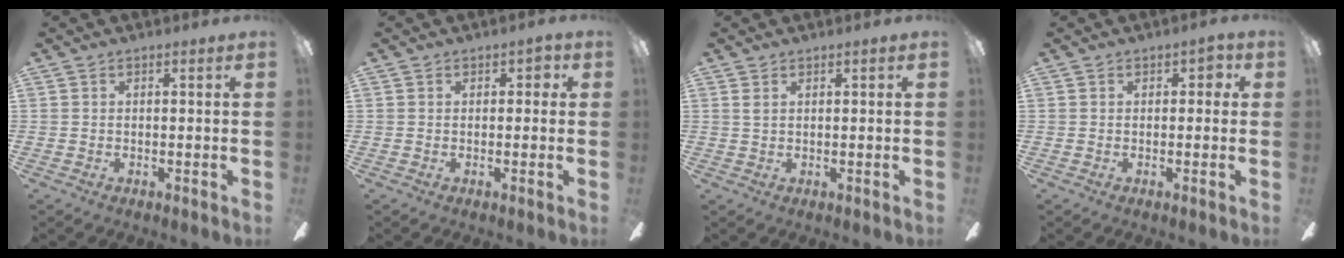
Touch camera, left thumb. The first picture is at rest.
{"total": 1.7, "force": [0.5, 1.3, 1.0], "torque": [-0.012, 0.004, 0.006]}
{"total": 1.0, "force": [0.5, 0.4, 0.7], "torque": [-0.016, 0.002, 0.009]}
{"total": 2.2, "force": [0.5, 1.5, 1.5], "torque": [-0.022, 0.006, 0.006]}